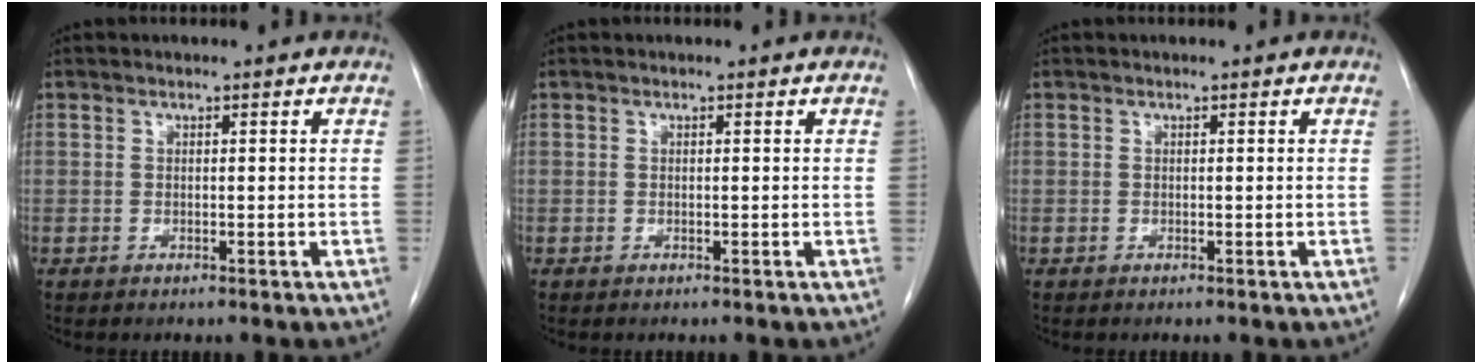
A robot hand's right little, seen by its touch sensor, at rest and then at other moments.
{"total": 0.0}
{"total": 0.0}